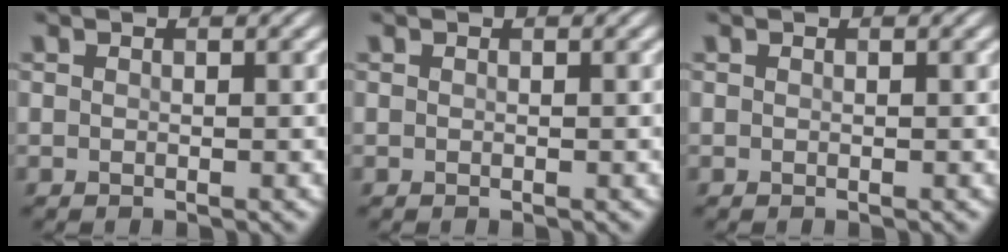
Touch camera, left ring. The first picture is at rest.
{"total": 0.0}
{"total": 0.0}